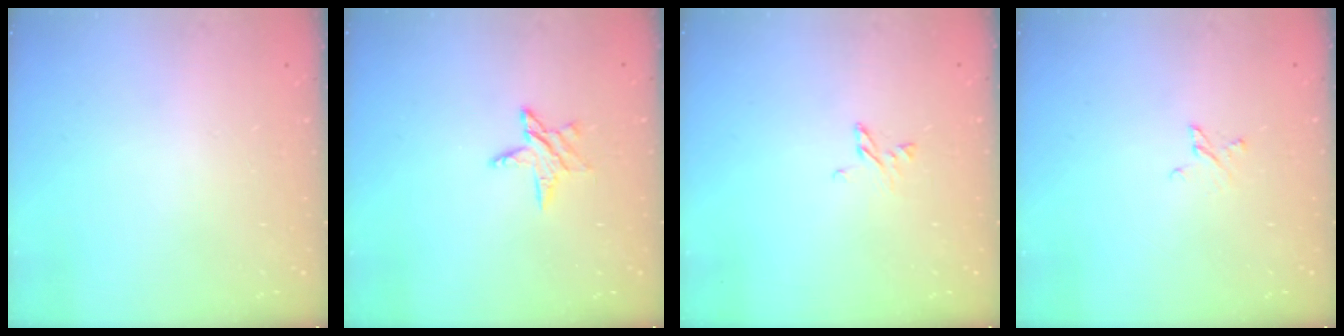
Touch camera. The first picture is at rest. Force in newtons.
{"total": 4.8, "press": 4.8, "slide": 0.5}
{"total": 3.6, "press": 3.6, "slide": 0.4}
{"total": 2.7, "press": 2.7, "slide": 0.4}